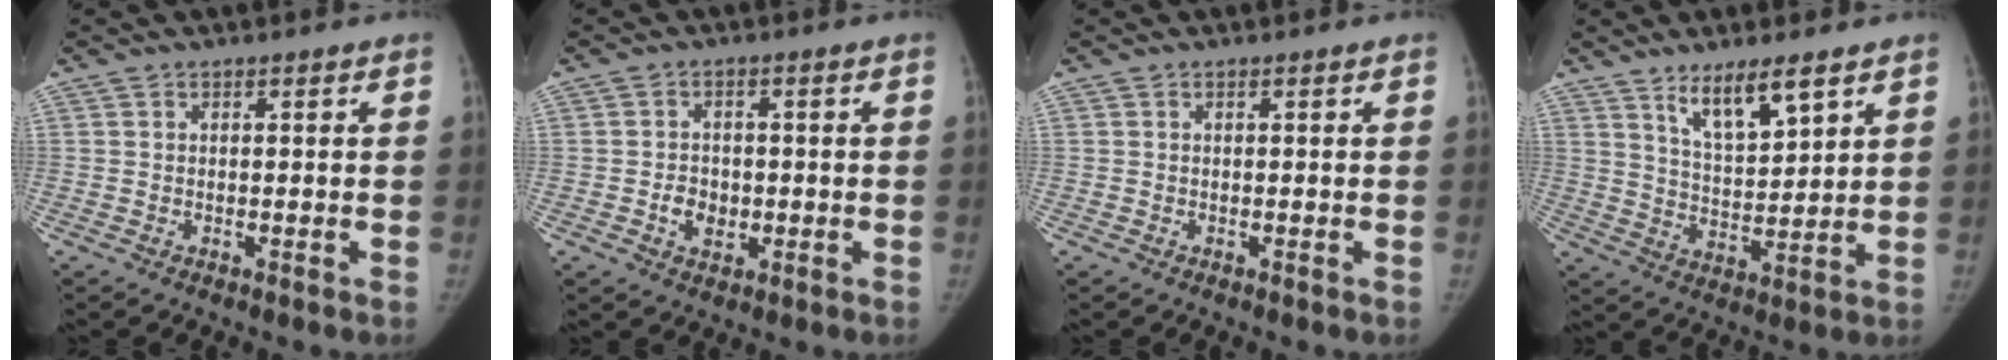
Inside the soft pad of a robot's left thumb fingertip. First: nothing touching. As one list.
[{"total": 4.3, "force": [-1.0, 3.5, 2.2], "torque": [-0.017, 0.006, -0.015]}, {"total": 0.0}, {"total": 8.9, "force": [5.9, 2.5, 6.2], "torque": [-0.095, -0.045, 0.111]}]